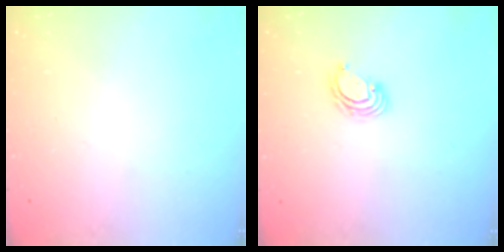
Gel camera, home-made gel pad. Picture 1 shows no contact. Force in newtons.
{"total": 3.9, "press": 3.9, "slide": 0.1}